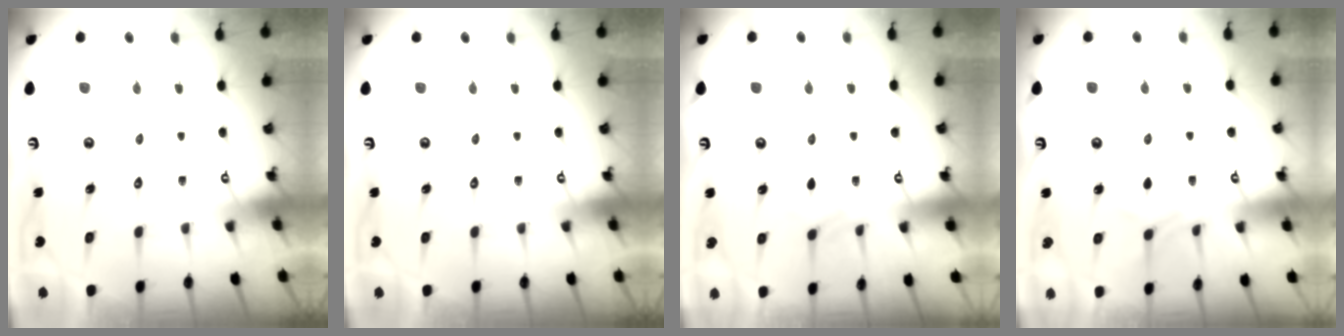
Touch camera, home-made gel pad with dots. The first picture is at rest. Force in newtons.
{"total": 0.0}
{"total": 3.7, "press": 3.7, "slide": 0.5}
{"total": 3.9, "press": 3.8, "slide": 0.6}